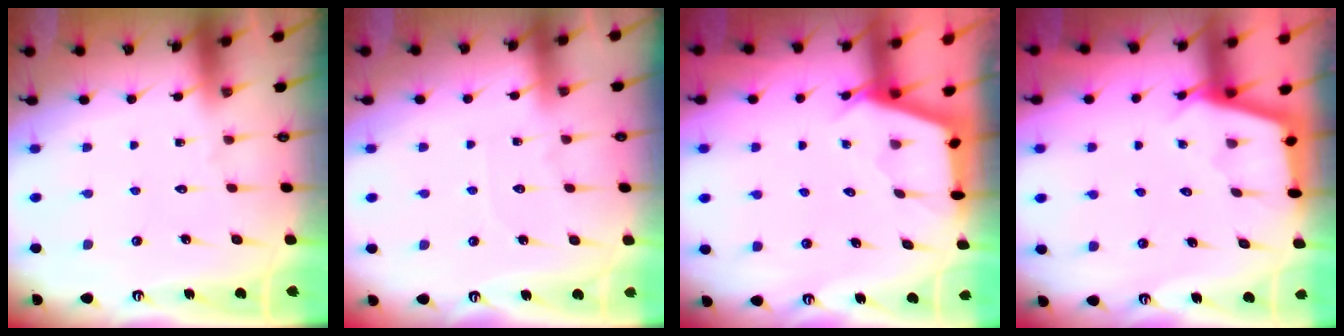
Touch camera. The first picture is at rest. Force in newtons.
{"total": 2.7, "press": 2.6, "slide": 0.3}
{"total": 2.5, "press": 2.5, "slide": 0.3}
{"total": 2.8, "press": 2.7, "slide": 0.3}